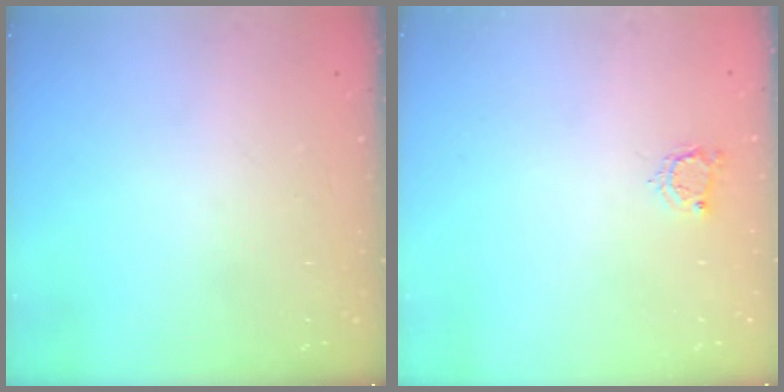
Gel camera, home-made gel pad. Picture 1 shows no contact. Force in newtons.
{"total": 4.1, "press": 4.1, "slide": 0.5}